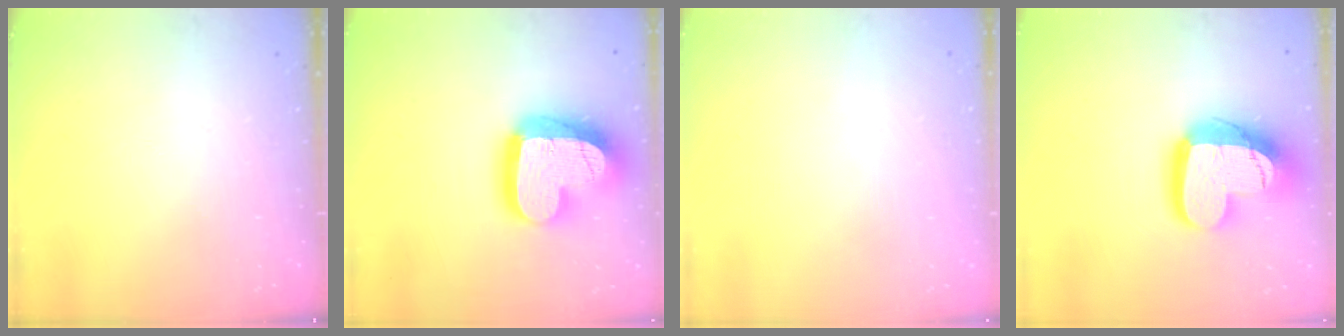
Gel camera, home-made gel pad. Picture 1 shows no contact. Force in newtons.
{"total": 23.3, "press": 23.3, "slide": 1.9}
{"total": 0.0}
{"total": 19.1, "press": 19.1, "slide": 1.4}